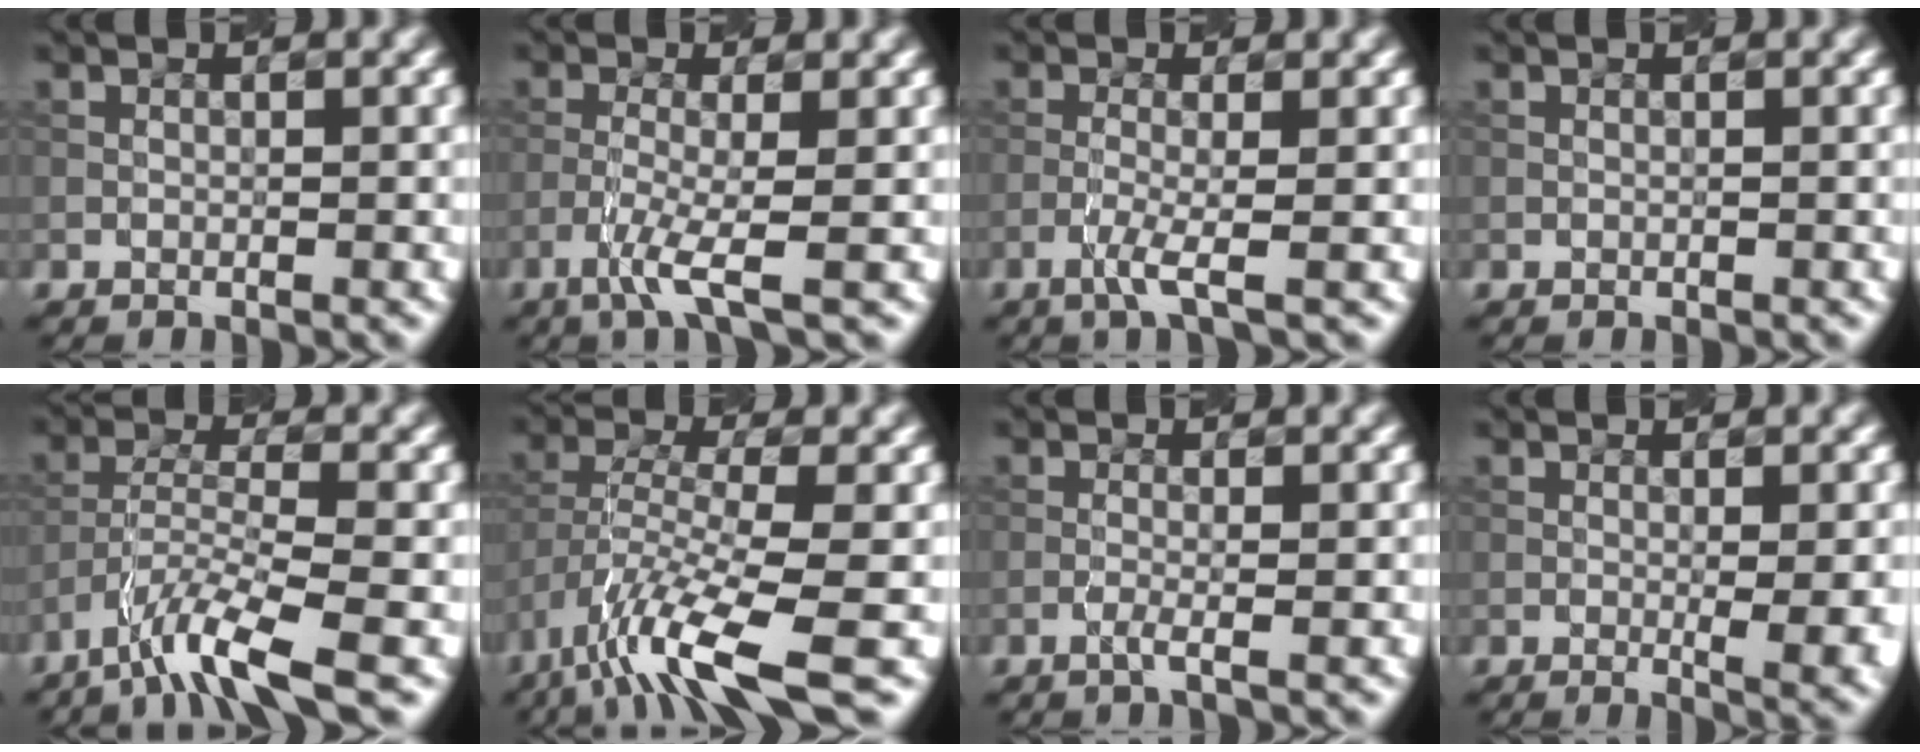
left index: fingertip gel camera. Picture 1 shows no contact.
{"total": 3.5, "force": [-2.0, 0.3, 2.9], "torque": [-0.061, 0.000, -0.044]}
{"total": 2.5, "force": [-1.4, 0.1, 2.0], "torque": [-0.043, 0.005, -0.032]}
{"total": 0.0}
{"total": 5.6, "force": [-4.1, 0.6, 3.8], "torque": [-0.066, 0.002, -0.079]}
{"total": 9.1, "force": [-5.4, 2.0, 7.1], "torque": [-0.136, -0.001, -0.095]}
{"total": 1.3, "force": [-0.7, 0.2, 1.1], "torque": [-0.015, 0.007, -0.016]}
{"total": 3.7, "force": [-0.5, 0.8, 3.6], "torque": [-0.049, -0.006, 0.004]}